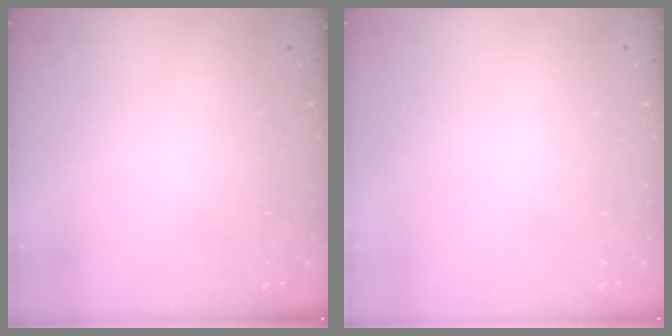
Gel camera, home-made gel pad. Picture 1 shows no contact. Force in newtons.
{"total": 0.0}